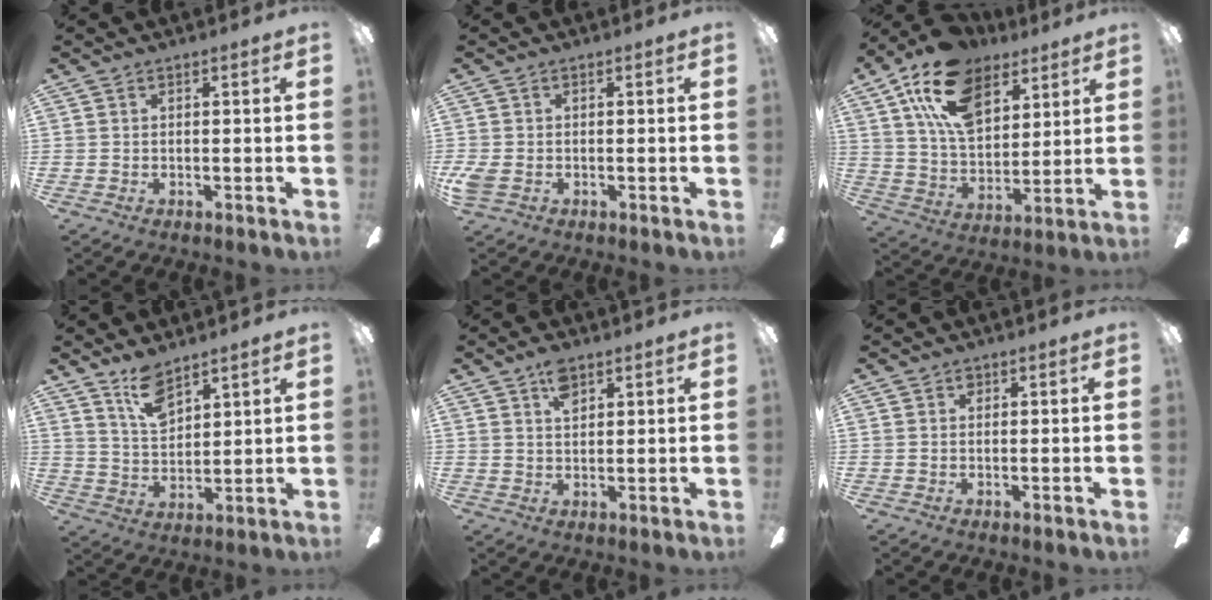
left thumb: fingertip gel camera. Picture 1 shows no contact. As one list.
[{"total": 3.1, "force": [-0.9, 2.2, 2.1], "torque": [-0.055, -0.001, -0.021]}, {"total": 18.6, "force": [11.1, 10.7, 10.4], "torque": [-0.188, -0.036, 0.204]}, {"total": 9.1, "force": [6.9, 3.9, 4.6], "torque": [-0.085, -0.032, 0.124]}, {"total": 4.6, "force": [2.7, 2.4, 2.9], "torque": [-0.048, -0.001, 0.046]}, {"total": 0.8, "force": [0.4, 0.6, 0.4], "torque": [-0.008, 0.003, 0.006]}]